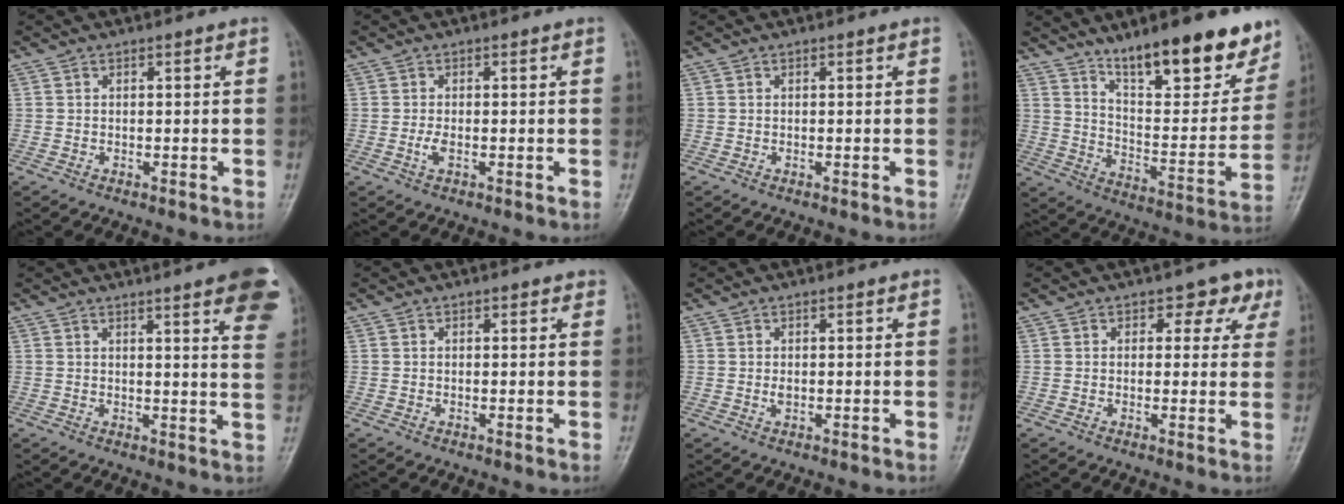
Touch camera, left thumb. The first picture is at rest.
{"total": 1.7, "force": [-0.5, 0.7, 1.5], "torque": [-0.035, -0.001, -0.009]}
{"total": 0.0}
{"total": 21.6, "force": [15.0, 6.5, 14.0], "torque": [-0.153, -0.084, 0.235]}
{"total": 14.2, "force": [8.2, 2.6, 11.3], "torque": [-0.119, -0.027, 0.083]}
{"total": 1.1, "force": [0.6, 0.7, 0.5], "torque": [0.005, -0.001, 0.003]}
{"total": 0.9, "force": [-0.1, 0.6, 0.7], "torque": [-0.008, 0.000, 0.001]}
{"total": 4.9, "force": [2.4, 3.5, 2.5], "torque": [0.012, -0.004, 0.020]}